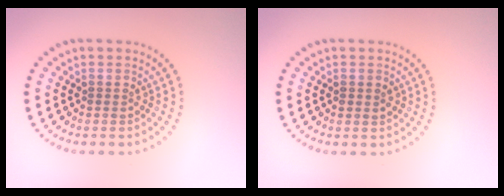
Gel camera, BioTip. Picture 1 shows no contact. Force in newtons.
{"total": 0.7, "press": 0.7, "slide": 0.3}